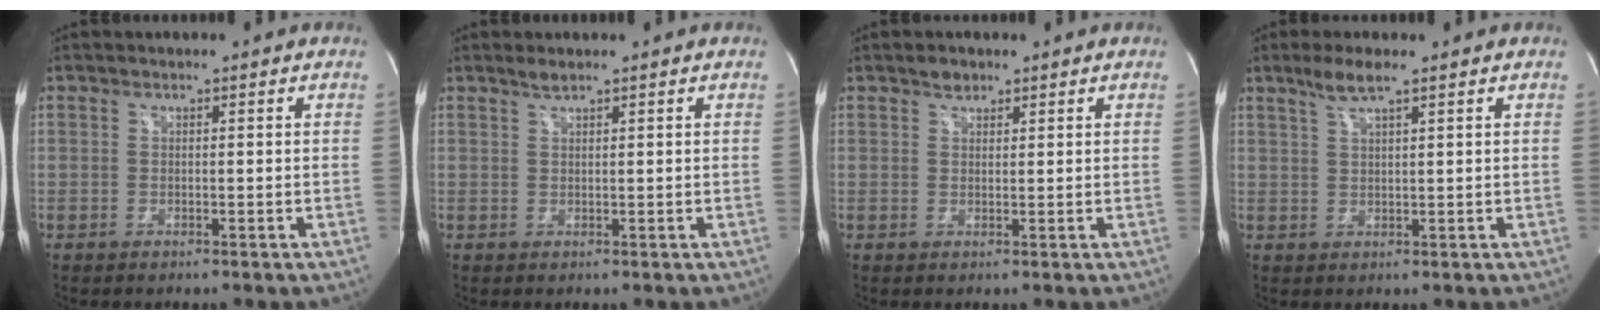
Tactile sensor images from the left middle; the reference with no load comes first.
{"total": 0.9, "force": [0.8, -0.1, 0.3], "torque": [-0.010, 0.001, 0.019]}
{"total": 1.4, "force": [1.1, 0.9, 0.4], "torque": [-0.008, 0.002, 0.017]}
{"total": 3.5, "force": [2.5, 0.1, 2.5], "torque": [-0.058, 0.002, 0.050]}